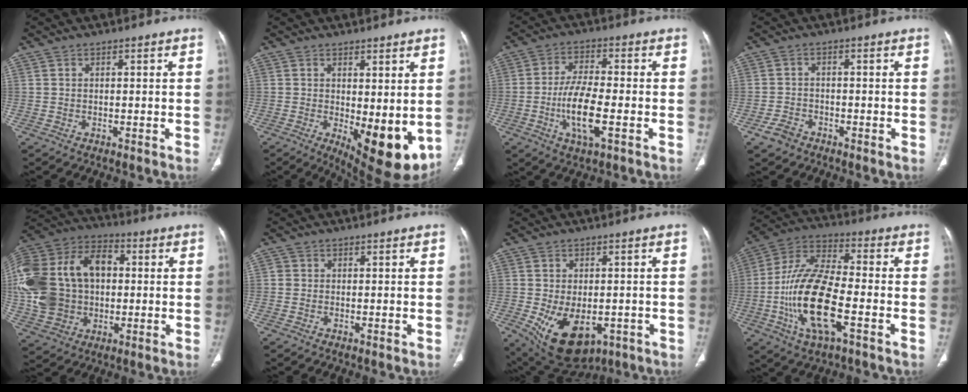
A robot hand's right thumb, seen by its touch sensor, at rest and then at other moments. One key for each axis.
{"total": 11.2, "fx": -1.1, "fy": 4.4, "fz": 10.2, "tx": -0.127, "ty": -0.028, "tz": 0.002}
{"total": 10.1, "fx": -2.7, "fy": 3.3, "fz": 9.2, "tx": -0.183, "ty": 0.007, "tz": -0.052}
{"total": 3.2, "fx": -2.1, "fy": 2.1, "fz": 1.1, "tx": -0.021, "ty": 0.011, "tz": -0.036}
{"total": 26.3, "fx": 1.4, "fy": 19.1, "fz": 18.0, "tx": -0.393, "ty": 0.035, "tz": 0.035}
{"total": 0.8, "fx": -0.1, "fy": 0.8, "fz": 0.2, "tx": 0.002, "ty": 0.003, "tz": -0.004}
{"total": 13.2, "fx": -4.4, "fy": 8.1, "fz": 9.5, "tx": -0.147, "ty": -0.005, "tz": -0.045}
{"total": 18.4, "fx": -4.9, "fy": 6.9, "fz": 16.3, "tx": -0.328, "ty": 0.023, "tz": -0.093}